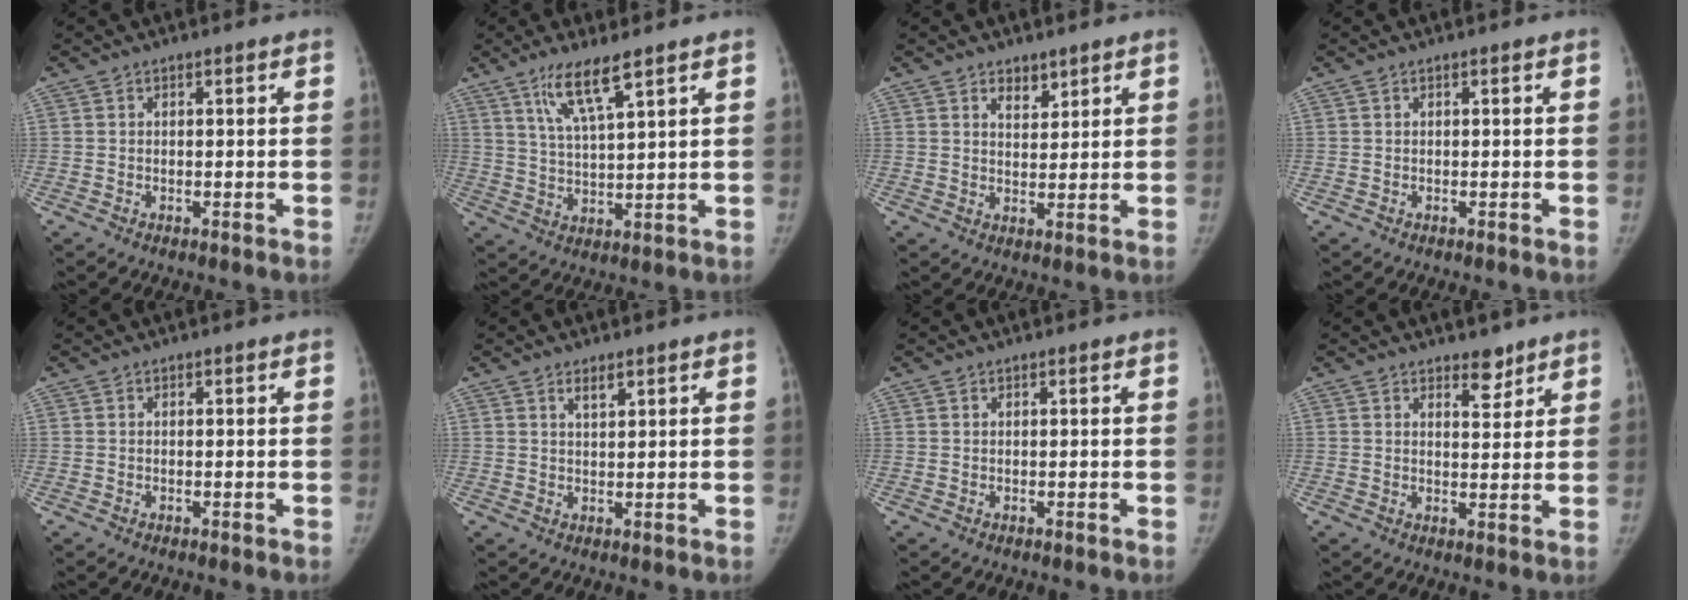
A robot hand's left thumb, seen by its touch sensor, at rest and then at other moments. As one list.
[{"total": 7.9, "force": [5.1, 1.0, 6.0], "torque": [-0.116, -0.027, 0.104]}, {"total": 3.6, "force": [2.5, 2.0, 1.6], "torque": [-0.009, -0.019, 0.046]}, {"total": 0.0}, {"total": 0.0}, {"total": 2.2, "force": [1.6, 0.7, 1.4], "torque": [-0.021, -0.011, 0.030]}, {"total": 0.0}, {"total": 3.7, "force": [2.9, 1.7, 1.6], "torque": [-0.004, -0.022, 0.045]}]